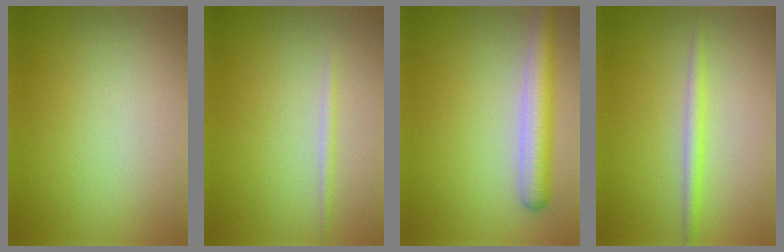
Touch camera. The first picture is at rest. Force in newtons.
{"total": 0.8, "press": 0.8, "slide": 0.0}
{"total": 4.2, "press": 4.2, "slide": 0.3}
{"total": 1.7, "press": 1.7, "slide": 0.1}